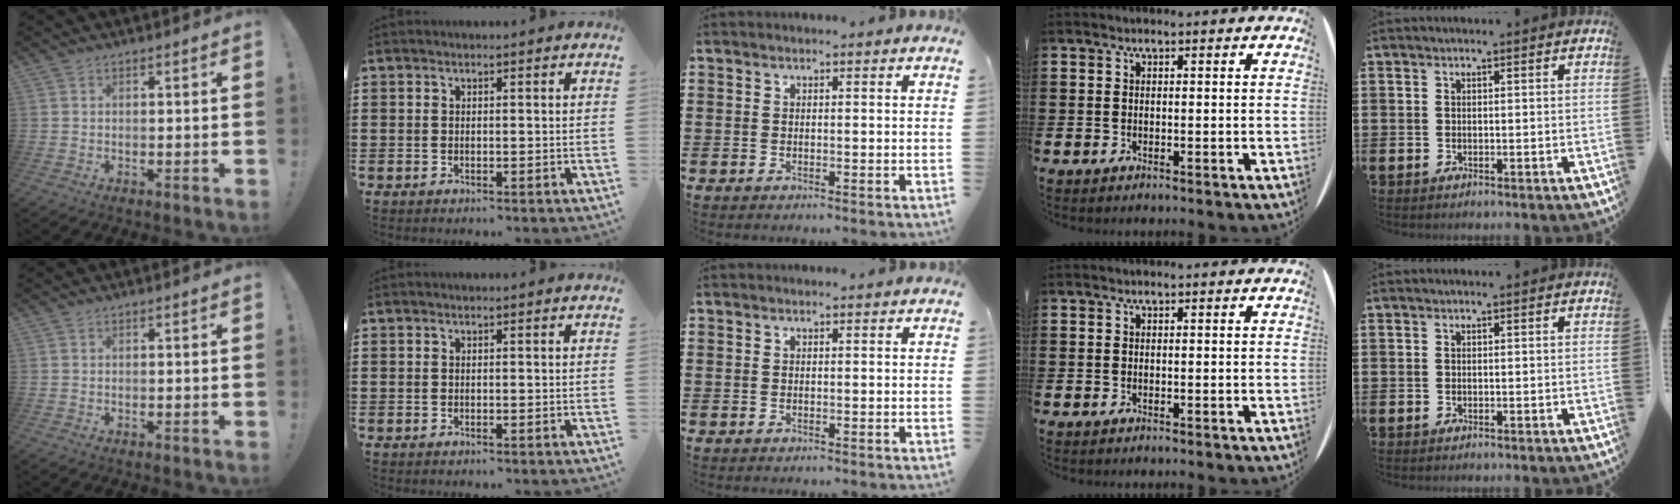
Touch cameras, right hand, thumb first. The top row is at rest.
{}